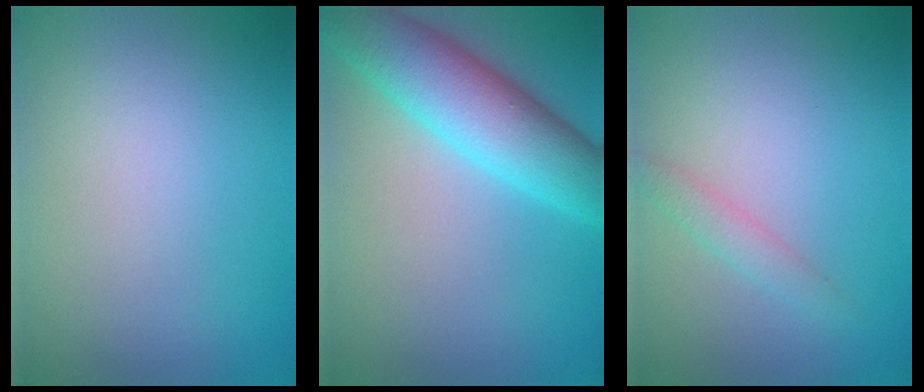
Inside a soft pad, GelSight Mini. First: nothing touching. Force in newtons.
{"total": 7.8, "press": 7.8, "slide": 0.3}
{"total": 1.5, "press": 1.5, "slide": 0.0}